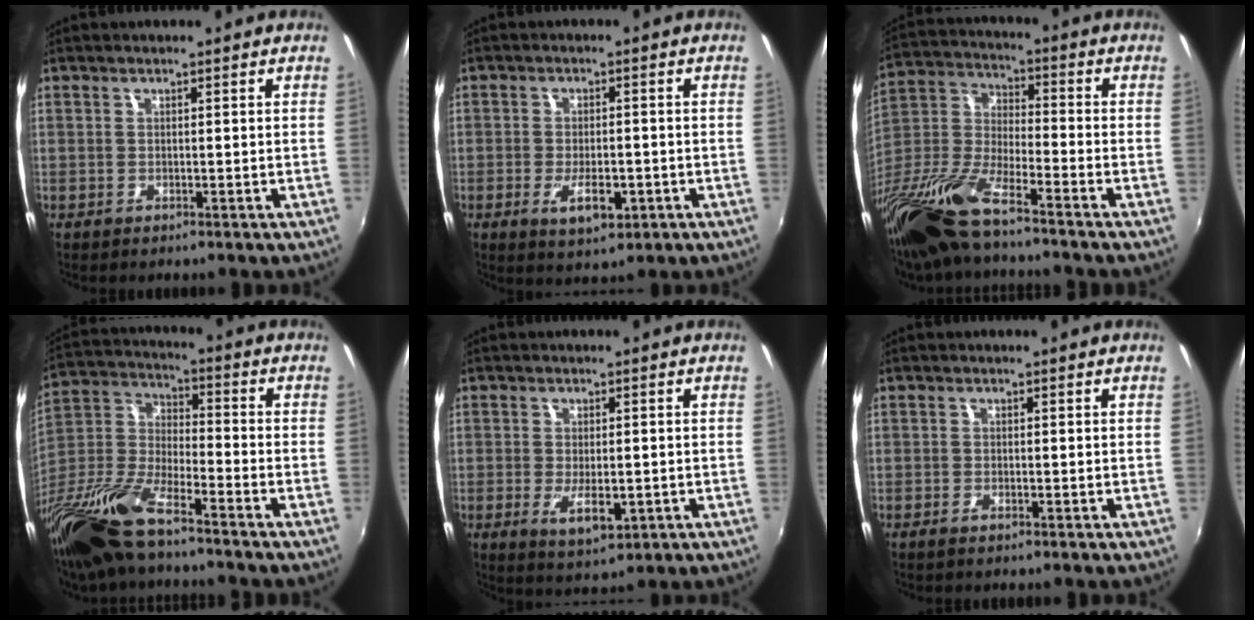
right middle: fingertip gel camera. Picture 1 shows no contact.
{"total": 6.1, "force": [-2.3, 2.8, 5.0], "torque": [-0.102, -0.013, -0.034]}
{"total": 17.8, "force": [-13.1, 3.8, 11.5], "torque": [-0.249, -0.030, -0.267]}
{"total": 18.9, "force": [-13.5, 5.3, 12.1], "torque": [-0.262, -0.025, -0.271]}
{"total": 5.6, "force": [-1.5, 2.4, 4.8], "torque": [-0.090, -0.016, -0.021]}
{"total": 1.1, "force": [-0.9, 0.1, 0.7], "torque": [-0.015, -0.003, -0.019]}